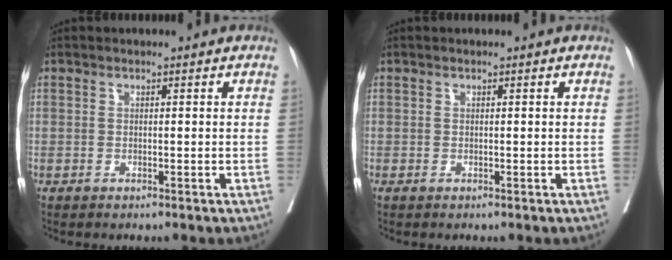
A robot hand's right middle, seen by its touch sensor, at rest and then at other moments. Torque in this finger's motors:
{"motor_torque": [-0.06, -0.09, -0.01, 0.00]}